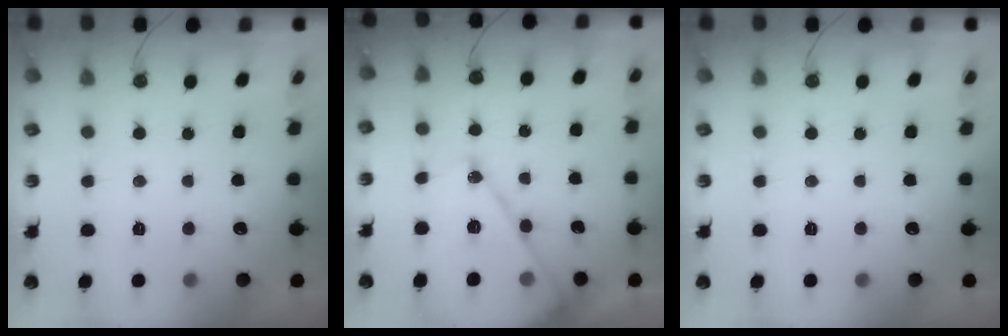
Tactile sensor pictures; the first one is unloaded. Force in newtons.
{"total": 15.4, "press": 15.3, "slide": 1.3}
{"total": 0.0}